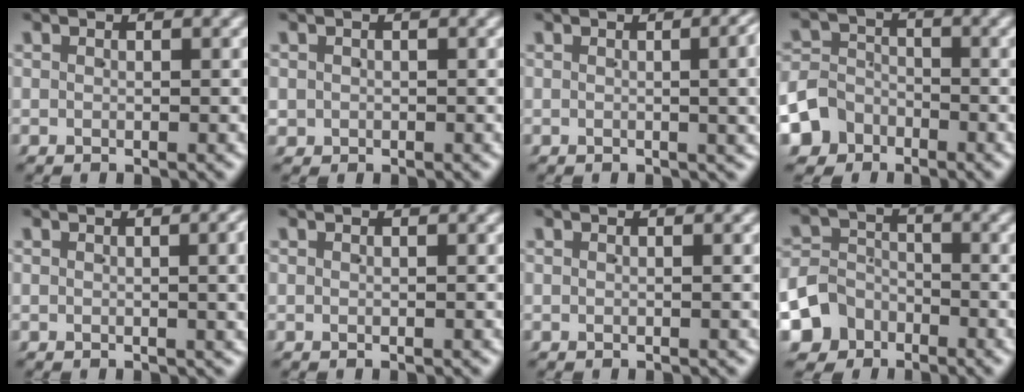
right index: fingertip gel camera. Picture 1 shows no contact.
{"total": 1.3, "force": [-0.2, 1.2, 0.2], "torque": [-0.010, -0.004, 0.003]}
{"total": 3.9, "force": [0.6, 0.8, 3.8], "torque": [-0.028, 0.019, 0.001]}
{"total": 6.8, "force": [-3.3, 5.8, 1.3], "torque": [-0.040, -0.019, -0.059]}
{"total": 2.1, "force": [0.4, 0.1, 2.1], "torque": [-0.017, 0.009, 0.002]}
{"total": 0.0}
{"total": 0.0}
{"total": 8.1, "force": [-3.7, 6.9, 1.8], "torque": [-0.048, -0.026, -0.066]}